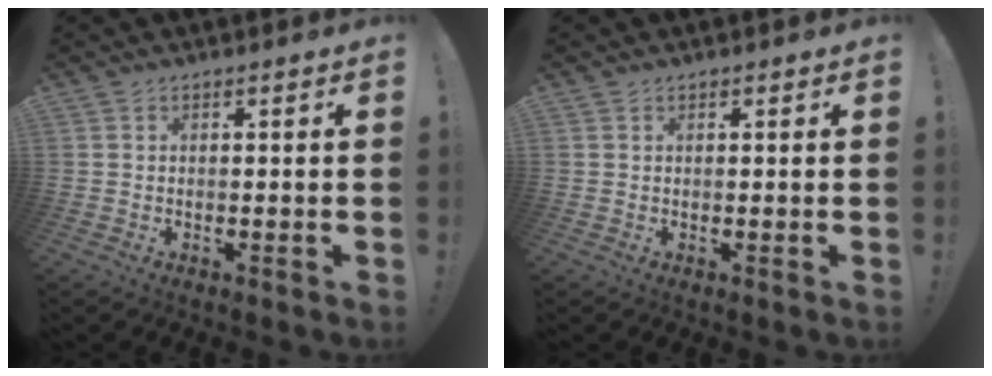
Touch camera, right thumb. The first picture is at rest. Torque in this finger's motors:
{"motor_torque": [-0.03, 0.24, 0.02, -0.10, 0.11]}